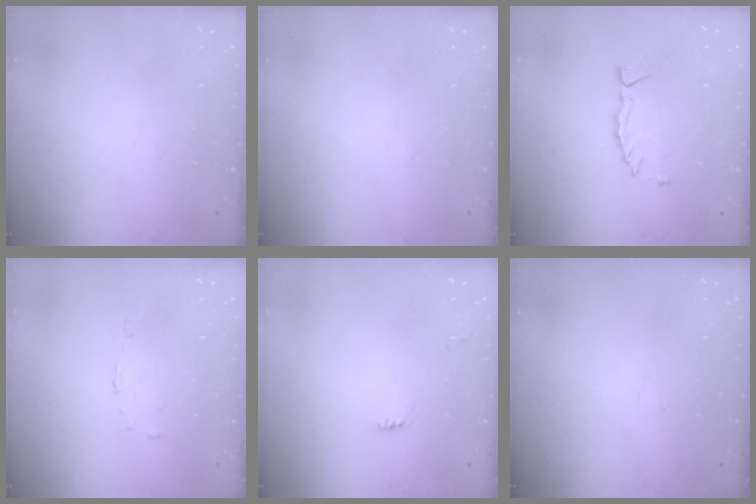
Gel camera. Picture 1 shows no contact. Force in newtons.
{"total": 0.0}
{"total": 3.3, "press": 3.3, "slide": 0.4}
{"total": 5.9, "press": 5.9, "slide": 0.5}
{"total": 2.9, "press": 2.9, "slide": 0.3}
{"total": 0.0}